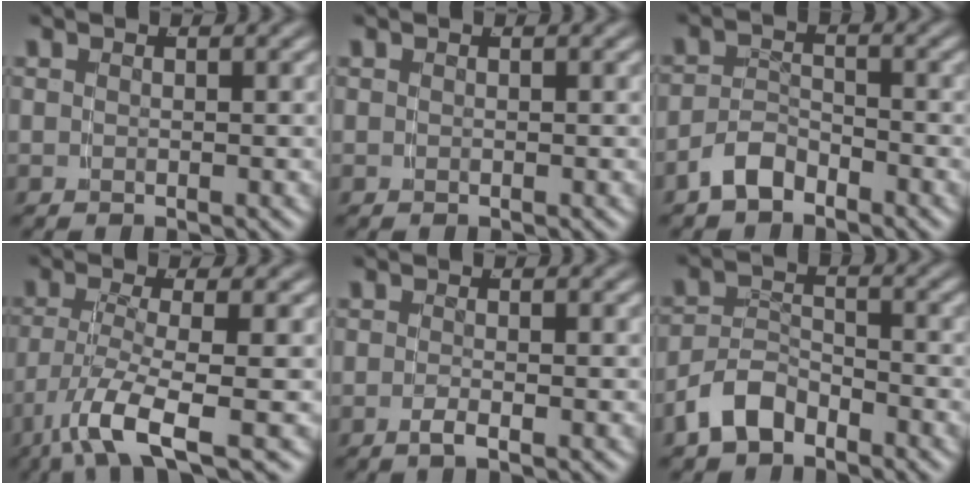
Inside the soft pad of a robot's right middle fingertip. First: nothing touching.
{"total": 0.0}
{"total": 3.0, "force": [-2.5, 1.3, 1.2], "torque": [-0.014, 0.001, -0.048]}
{"total": 5.9, "force": [-3.2, 1.3, 4.8], "torque": [-0.096, -0.027, -0.040]}
{"total": 1.3, "force": [-0.8, -0.3, 0.9], "torque": [-0.021, -0.002, -0.015]}
{"total": 3.8, "force": [-2.8, 2.0, 1.6], "torque": [-0.023, 0.003, -0.054]}